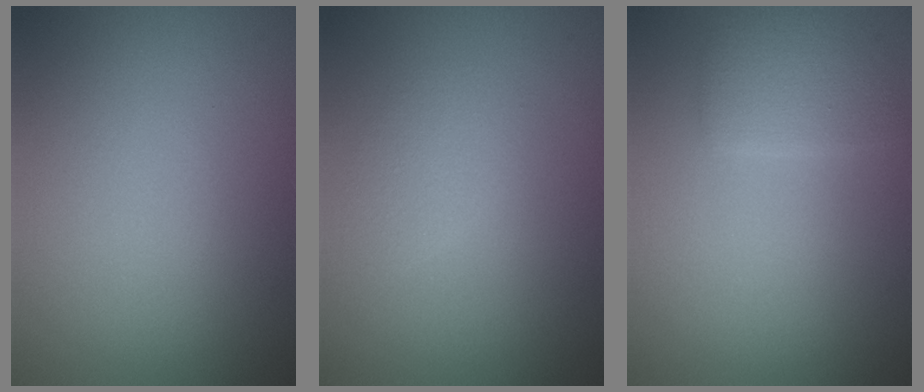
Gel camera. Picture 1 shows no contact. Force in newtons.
{"total": 1.4, "press": 1.4, "slide": 0.1}
{"total": 2.3, "press": 2.2, "slide": 0.3}